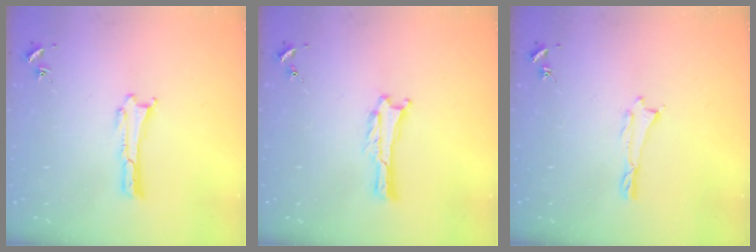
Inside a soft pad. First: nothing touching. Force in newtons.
{"total": 0.5, "press": 0.5, "slide": 0.1}
{"total": 0.0}